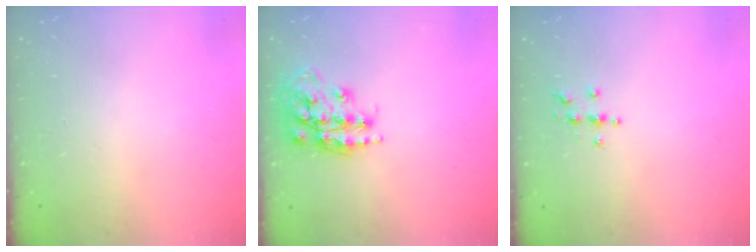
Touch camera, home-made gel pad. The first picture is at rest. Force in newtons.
{"total": 16.8, "press": 16.7, "slide": 1.5}
{"total": 3.9, "press": 3.8, "slide": 0.5}